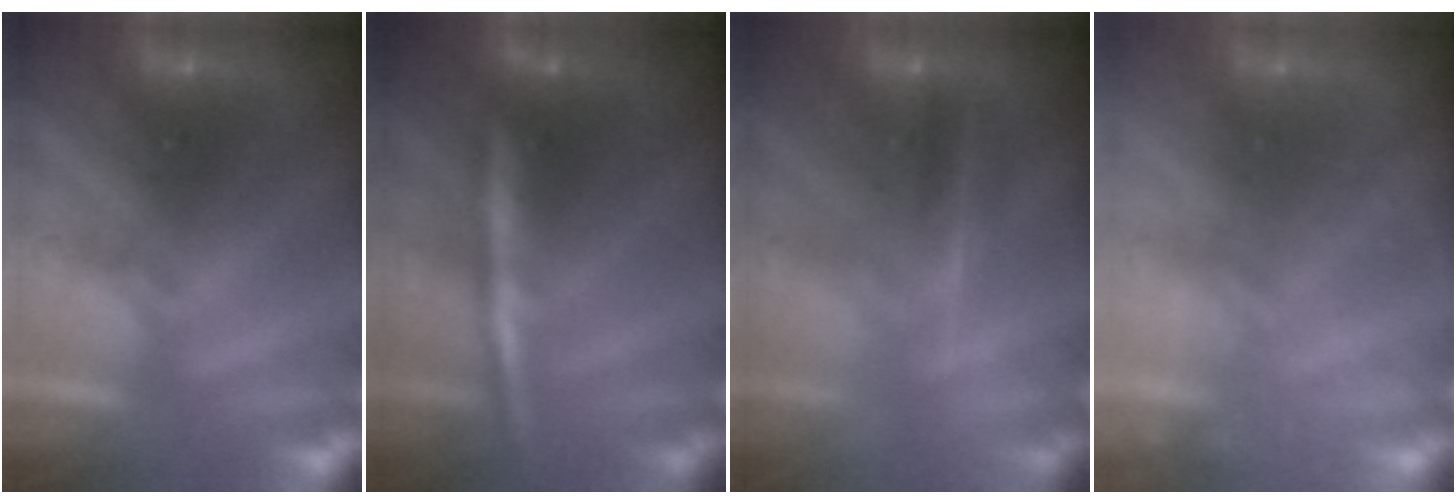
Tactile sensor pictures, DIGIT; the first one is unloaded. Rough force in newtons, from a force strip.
{"total": 6.8}
{"total": 2.5}
{"total": 2.4}